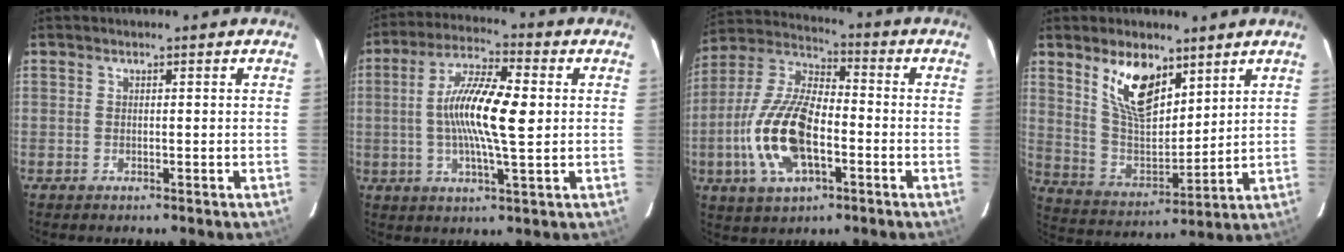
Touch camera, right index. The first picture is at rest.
{"total": 13.2, "force": [0.6, 2.9, 12.9], "torque": [-0.242, 0.009, 0.005]}
{"total": 16.9, "force": [-4.6, 7.7, 14.3], "torque": [-0.308, -0.001, -0.088]}
{"total": 13.3, "force": [7.8, 6.3, 8.7], "torque": [-0.159, -0.003, 0.158]}